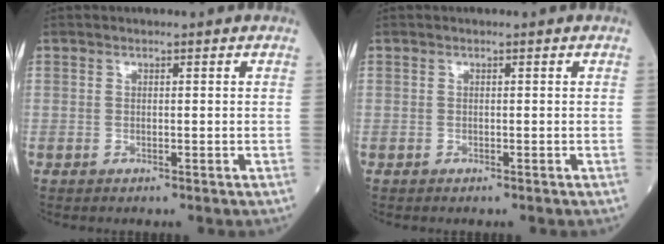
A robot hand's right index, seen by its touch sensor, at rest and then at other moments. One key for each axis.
{"total": 0.0}